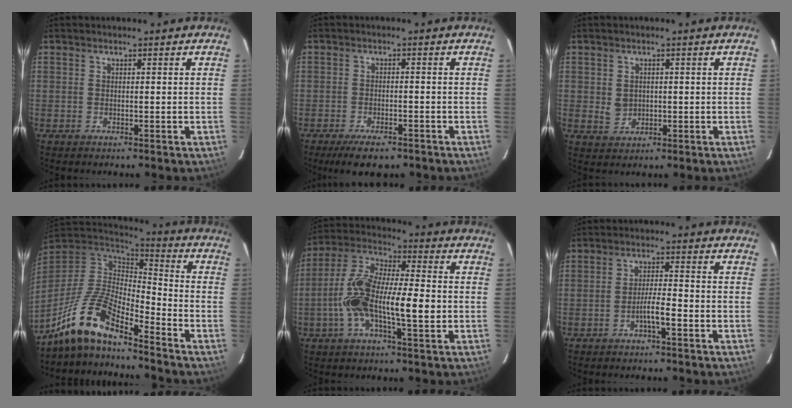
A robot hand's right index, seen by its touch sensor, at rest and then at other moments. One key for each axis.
{"total": 5.6, "fx": -4.2, "fy": 2.3, "fz": 3.0, "tx": -0.047, "ty": -0.003, "tz": -0.064}
{"total": 2.7, "fx": 0.2, "fy": 2.3, "fz": 1.4, "tx": -0.025, "ty": 0.001, "tz": 0.011}
{"total": 12.0, "fx": -9.3, "fy": 2.7, "fz": 7.1, "tx": -0.152, "ty": 0.018, "tz": -0.177}
{"total": 13.8, "fx": -2.2, "fy": 3.5, "fz": 13.2, "tx": -0.268, "ty": 0.020, "tz": -0.045}
{"total": 3.7, "fx": -1.8, "fy": 0.2, "fz": 3.3, "tx": -0.055, "ty": 0.003, "tz": -0.032}